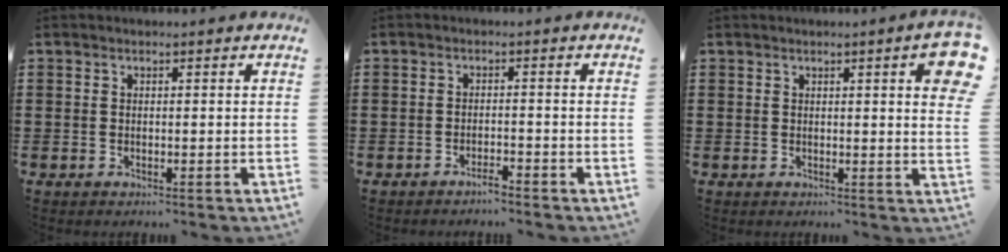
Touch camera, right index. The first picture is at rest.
{"total": 1.7, "force": [-1.6, 0.1, 0.6], "torque": [-0.013, 0.000, -0.030]}
{"total": 4.3, "force": [1.7, 0.5, 3.9], "torque": [-0.060, -0.005, 0.026]}